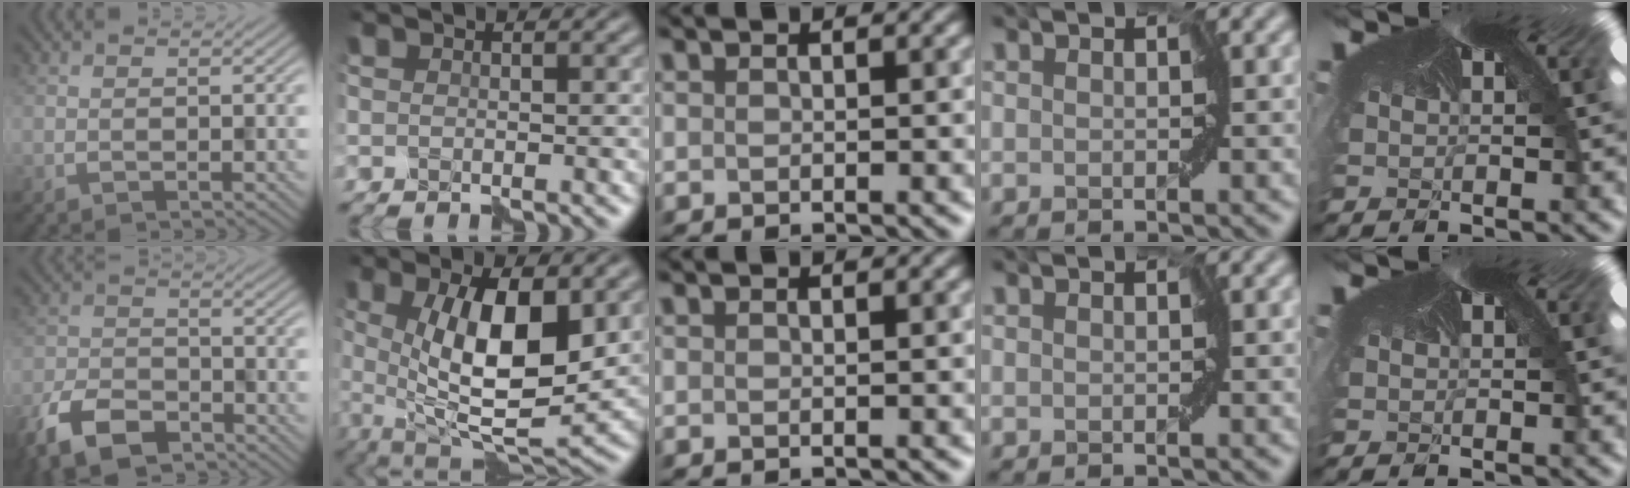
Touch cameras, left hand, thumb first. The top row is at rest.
{"thumb": {"total": 8.5, "force": [-6.3, 4.1, 4.0], "torque": [-0.078, -0.015, -0.125]}, "index": {"total": 10.3, "force": [1.3, 3.7, 9.5], "torque": [-0.159, -0.010, 0.024]}}